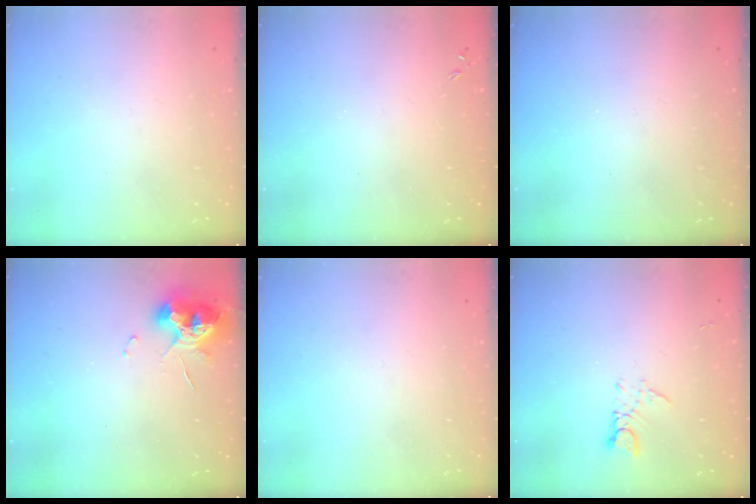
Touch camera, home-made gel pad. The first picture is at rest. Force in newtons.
{"total": 0.0}
{"total": 0.0}
{"total": 8.9, "press": 8.8, "slide": 1.1}
{"total": 0.0}
{"total": 3.1, "press": 3.1, "slide": 0.2}